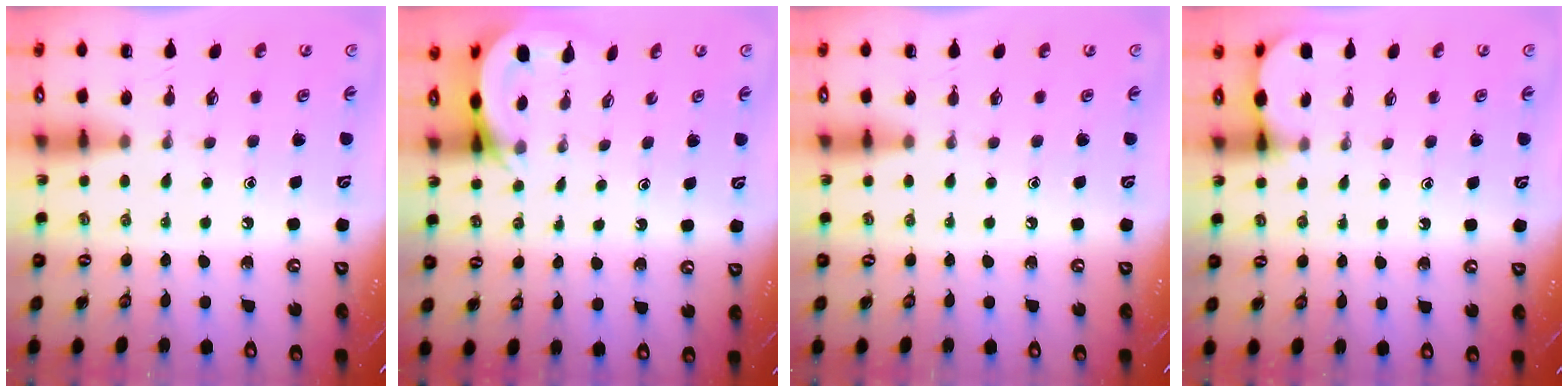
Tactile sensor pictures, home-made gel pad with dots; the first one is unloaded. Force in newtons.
{"total": 5.3, "press": 5.3, "slide": 0.3}
{"total": 0.0}
{"total": 2.9, "press": 2.9, "slide": 0.3}